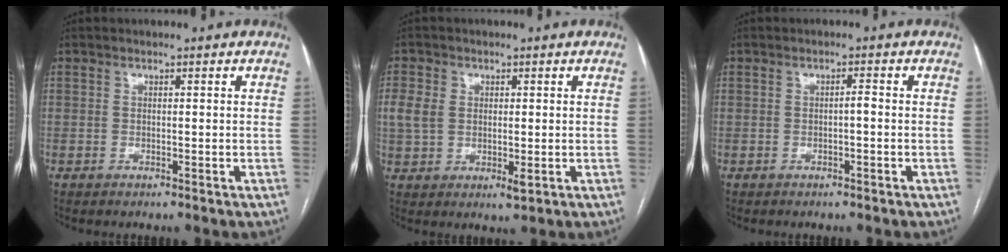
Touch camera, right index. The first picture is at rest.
{"total": 5.4, "force": [0.3, 3.6, 4.0], "torque": [-0.083, 0.001, 0.011]}
{"total": 1.0, "force": [-0.3, 0.1, 0.9], "torque": [-0.013, 0.003, -0.006]}